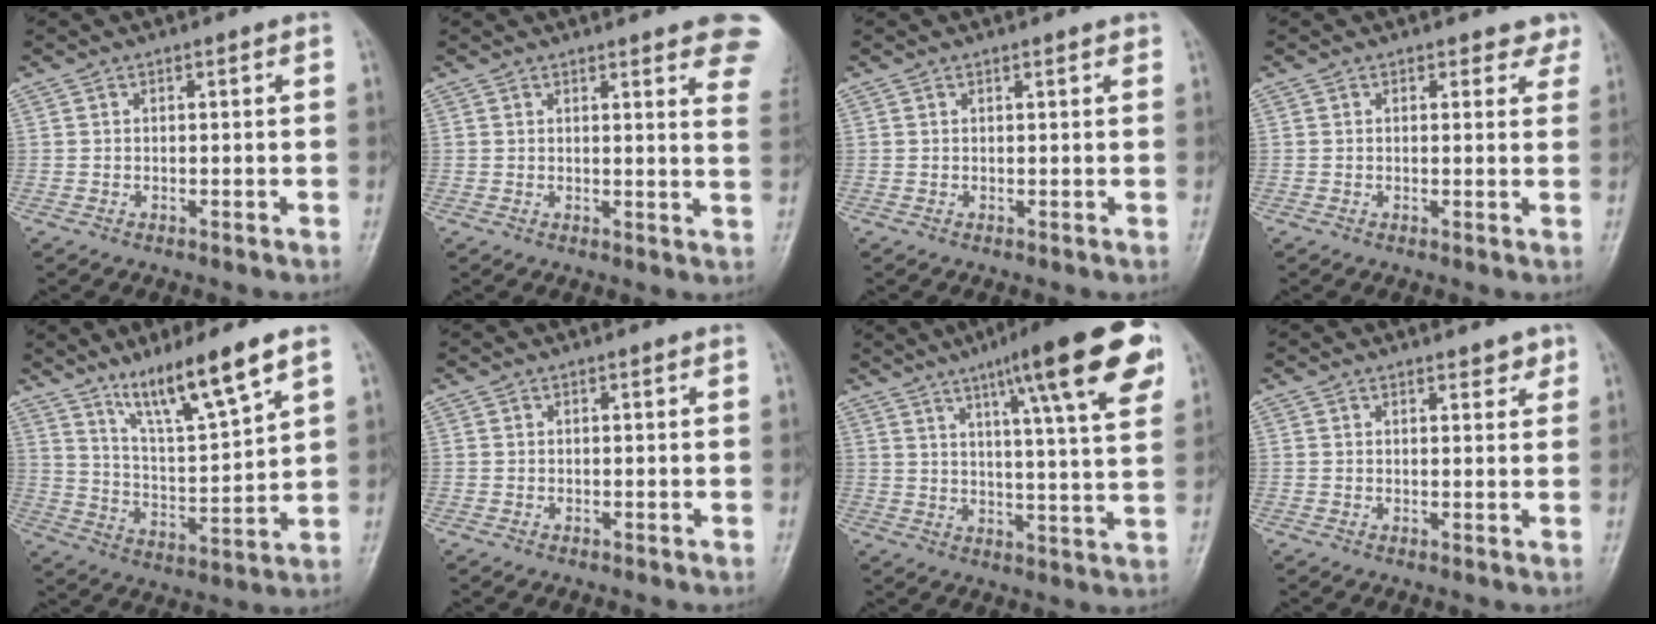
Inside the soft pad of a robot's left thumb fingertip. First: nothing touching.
{"total": 12.8, "force": [9.2, 2.9, 8.5], "torque": [-0.075, -0.032, 0.089]}
{"total": 1.0, "force": [0.8, 0.2, 0.6], "torque": [-0.006, -0.002, 0.010]}
{"total": 3.3, "force": [2.9, 1.7, 0.3], "torque": [0.030, -0.016, 0.014]}
{"total": 13.4, "force": [9.1, 1.5, 9.8], "torque": [-0.171, -0.054, 0.172]}
{"total": 0.0}
{"total": 20.0, "force": [10.5, 3.0, 16.8], "torque": [-0.220, -0.024, 0.146]}
{"total": 2.5, "force": [1.9, 1.1, 1.2], "torque": [-0.001, -0.010, 0.023]}